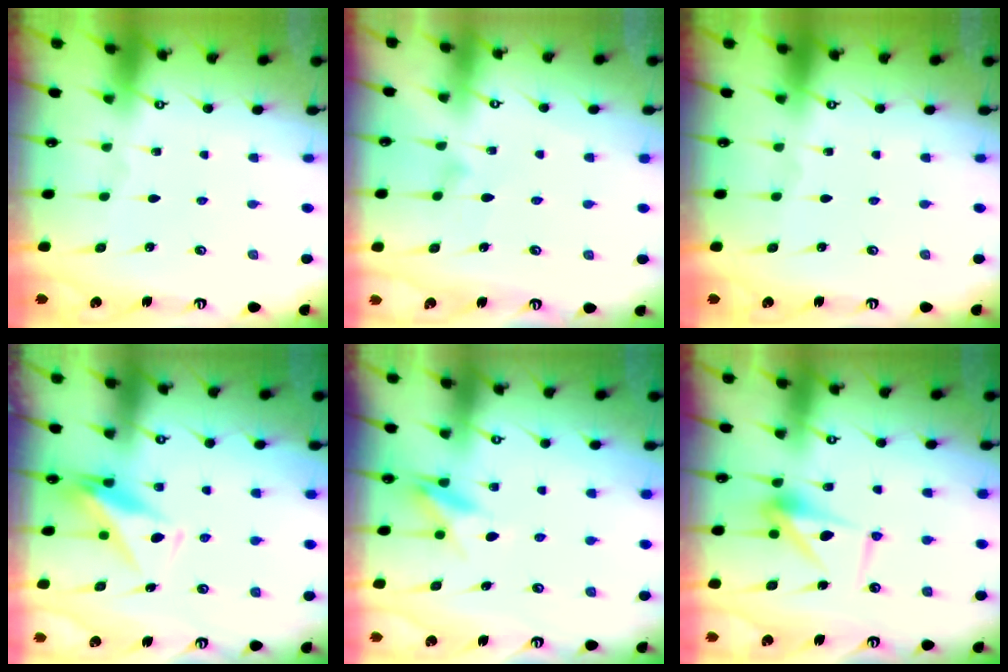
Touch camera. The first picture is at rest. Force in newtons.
{"total": 7.5, "press": 7.5, "slide": 0.4}
{"total": 0.0}
{"total": 10.0, "press": 9.9, "slide": 1.7}
{"total": 8.8, "press": 8.7, "slide": 1.1}
{"total": 9.9, "press": 9.9, "slide": 0.2}